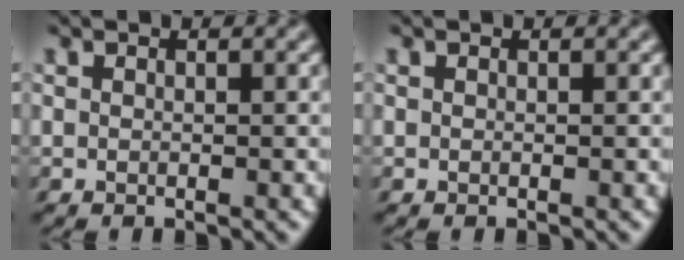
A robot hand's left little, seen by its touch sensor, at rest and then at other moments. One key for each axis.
{"total": 0.0}